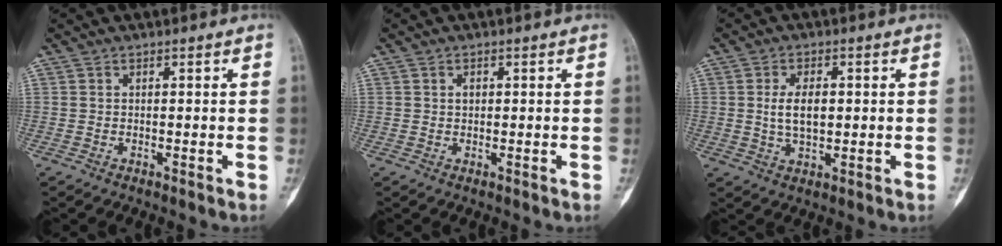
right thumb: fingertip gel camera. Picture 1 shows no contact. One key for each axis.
{"total": 1.1, "fx": 0.2, "fy": 0.8, "fz": 0.7, "tx": -0.006, "ty": 0.001, "tz": 0.003}
{"total": 5.9, "fx": 0.5, "fy": 3.1, "fz": 5.0, "tx": -0.084, "ty": -0.002, "tz": 0.010}